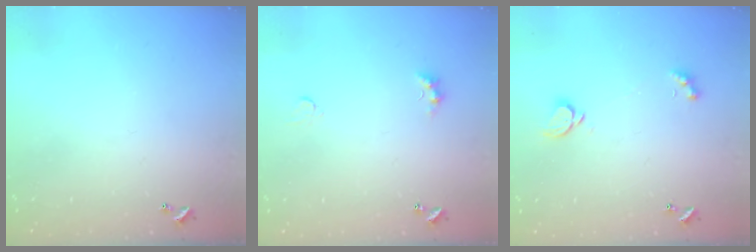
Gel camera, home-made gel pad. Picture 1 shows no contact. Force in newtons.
{"total": 2.8, "press": 2.8, "slide": 0.5}
{"total": 1.8, "press": 1.7, "slide": 0.5}